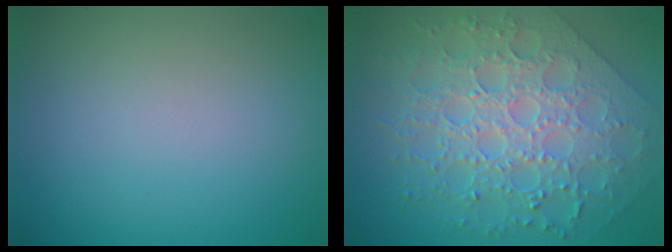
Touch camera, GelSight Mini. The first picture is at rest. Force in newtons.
{"total": 8.4, "press": 6.1, "slide": 5.8}